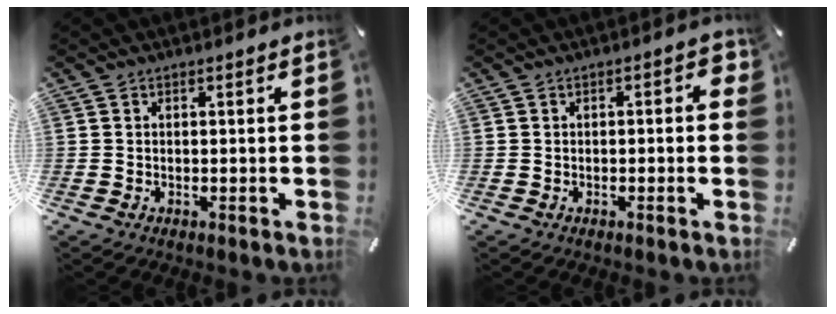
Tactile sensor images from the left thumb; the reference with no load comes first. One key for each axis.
{"total": 2.4, "fx": -0.7, "fy": 1.1, "fz": 2.0, "tx": -0.025, "ty": 0.005, "tz": -0.016}